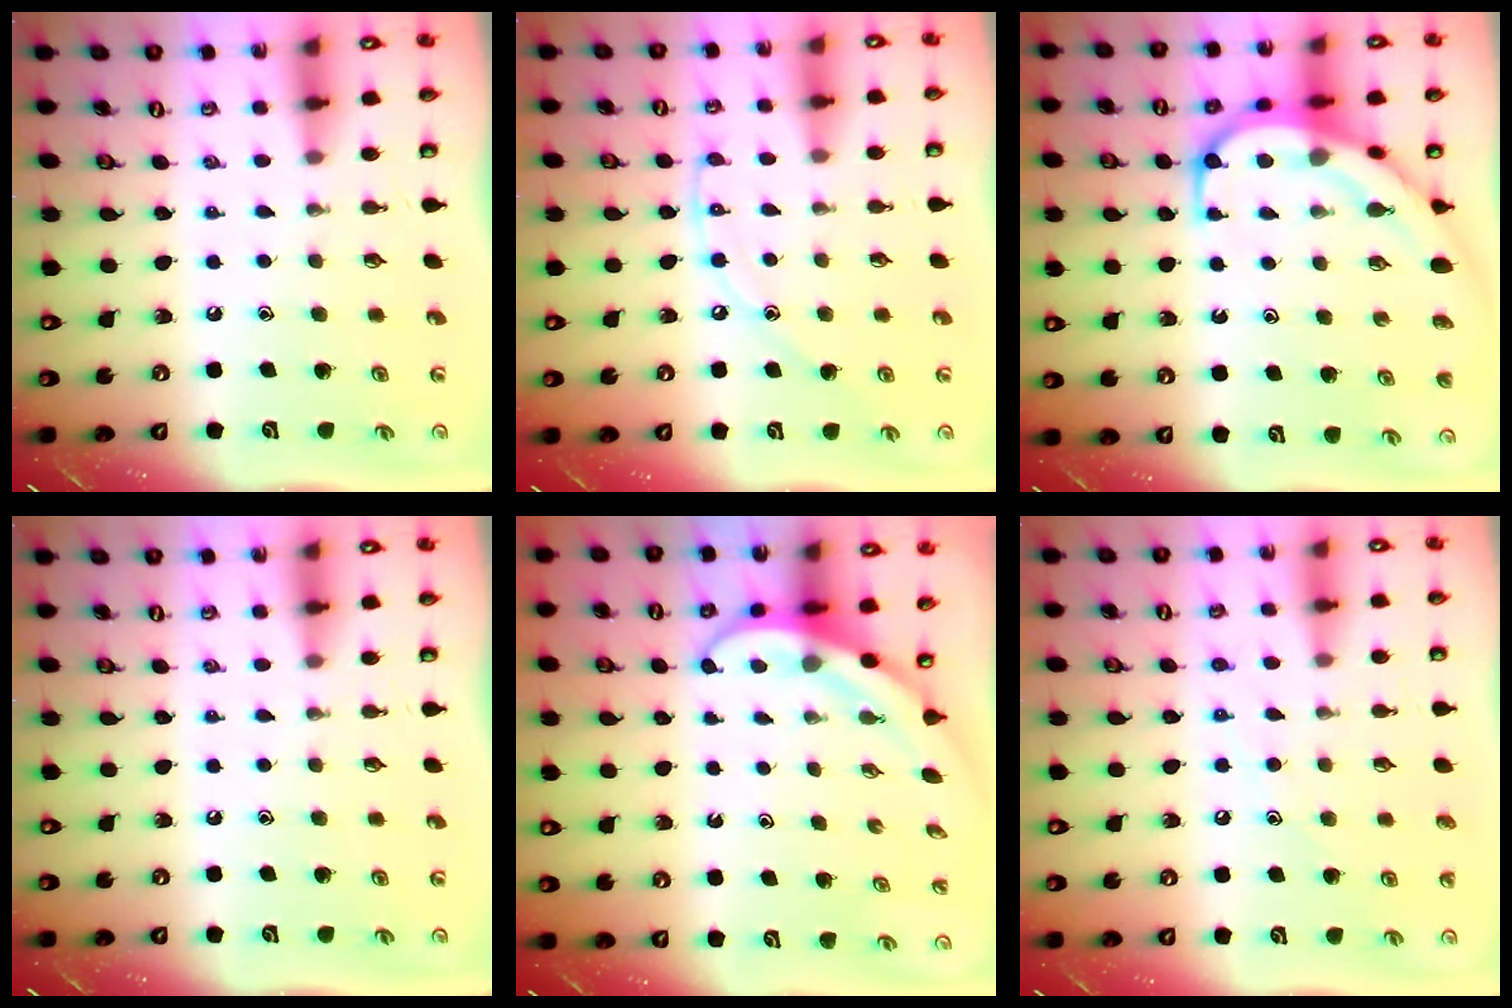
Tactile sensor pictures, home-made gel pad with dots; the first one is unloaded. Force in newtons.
{"total": 8.7, "press": 8.6, "slide": 0.8}
{"total": 11.1, "press": 11.1, "slide": 1.0}
{"total": 0.0}
{"total": 3.6, "press": 3.6, "slide": 0.2}
{"total": 8.2, "press": 8.2, "slide": 0.7}